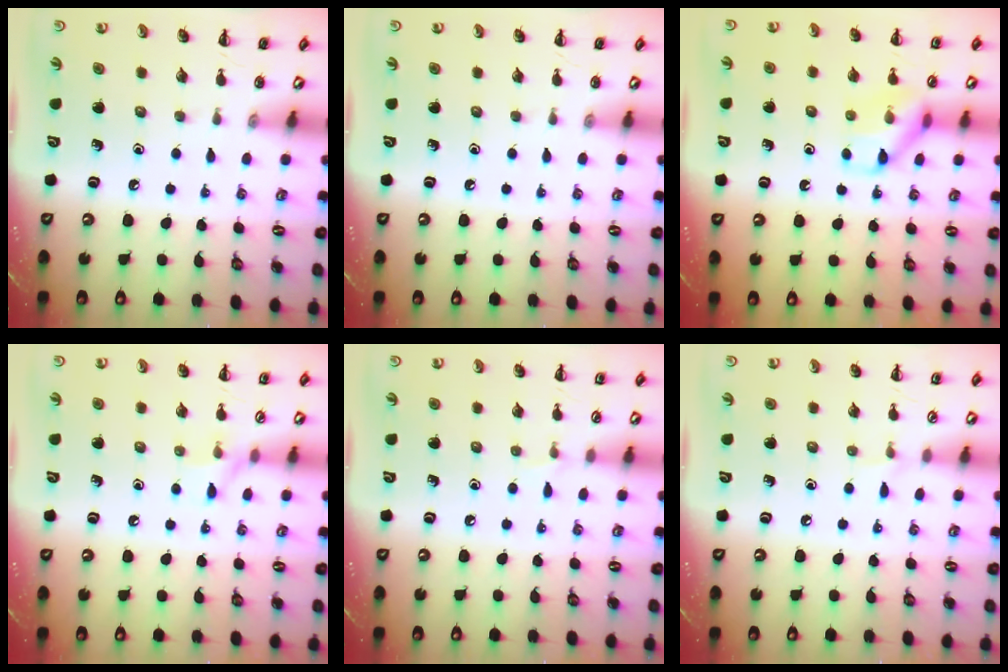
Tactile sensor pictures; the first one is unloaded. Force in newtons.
{"total": 0.0}
{"total": 10.7, "press": 10.7, "slide": 1.0}
{"total": 5.3, "press": 5.2, "slide": 1.2}
{"total": 3.4, "press": 3.2, "slide": 1.3}
{"total": 3.4, "press": 3.1, "slide": 1.2}